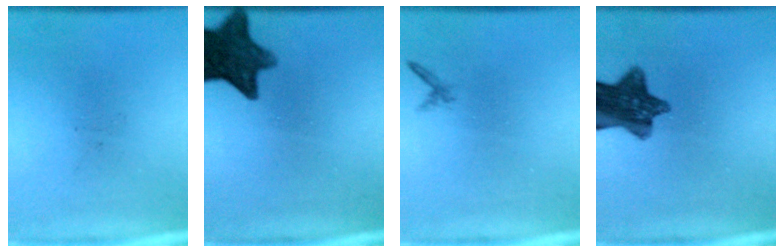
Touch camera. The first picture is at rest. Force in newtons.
{"total": 11.9}
{"total": 0.6}
{"total": 10.1}